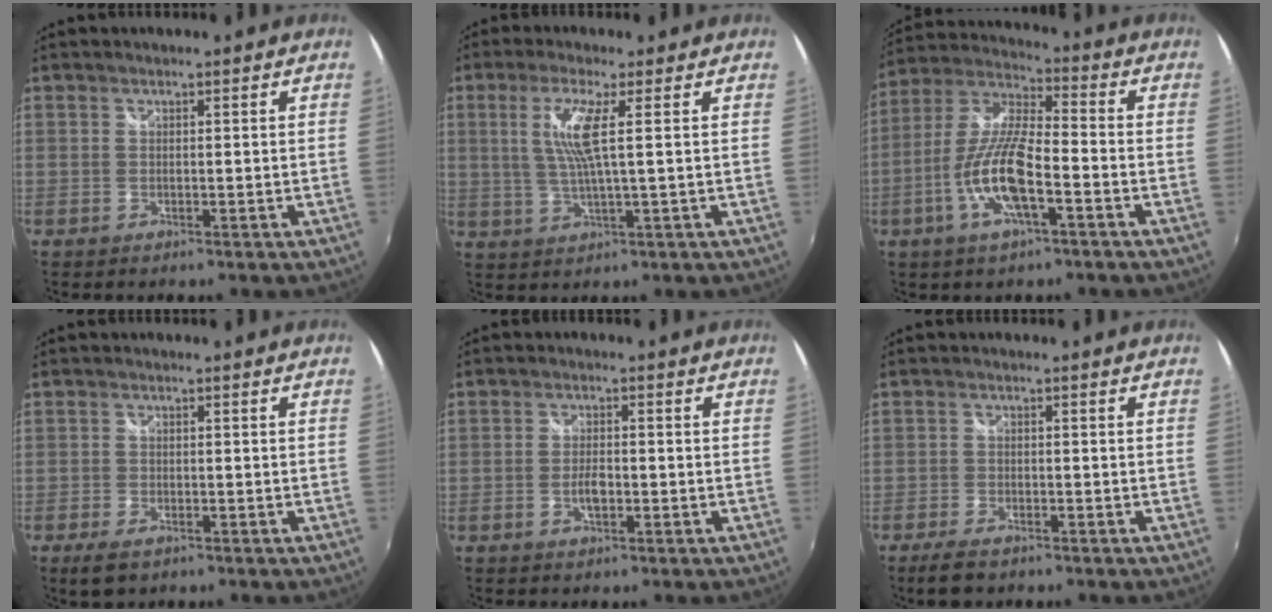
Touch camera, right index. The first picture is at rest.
{"total": 6.7, "force": [1.6, -0.3, 6.5], "torque": [-0.131, -0.005, 0.037]}
{"total": 13.0, "force": [-5.0, 3.2, 11.5], "torque": [-0.242, -0.005, -0.095]}
{"total": 3.8, "force": [-2.4, 1.8, 2.4], "torque": [-0.054, -0.011, -0.041]}
{"total": 3.0, "force": [-1.0, 1.4, 2.5], "torque": [-0.049, -0.001, -0.020]}
{"total": 4.5, "force": [-3.4, 1.6, 2.4], "torque": [-0.063, -0.009, -0.061]}